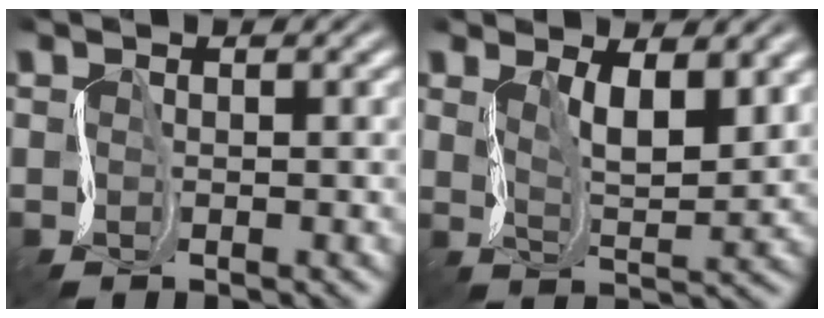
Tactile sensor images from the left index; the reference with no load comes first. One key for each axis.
{"total": 5.0, "fx": 1.9, "fy": 1.9, "fz": 4.2, "tx": -0.081, "ty": -0.013, "tz": 0.029}